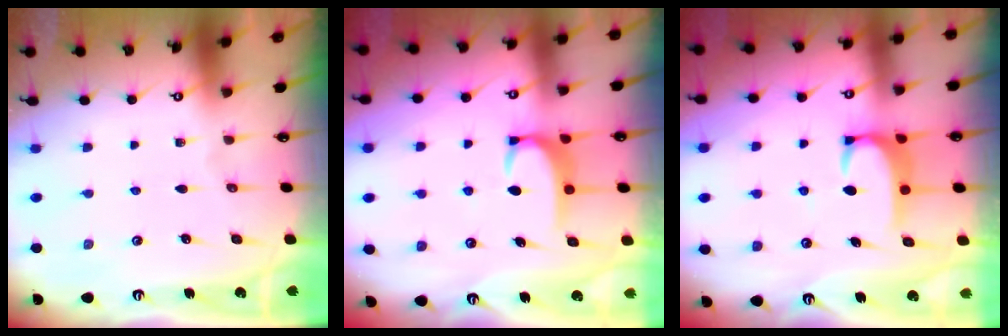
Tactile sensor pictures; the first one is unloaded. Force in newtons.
{"total": 3.4, "press": 3.4, "slide": 0.4}
{"total": 3.1, "press": 3.1, "slide": 0.4}